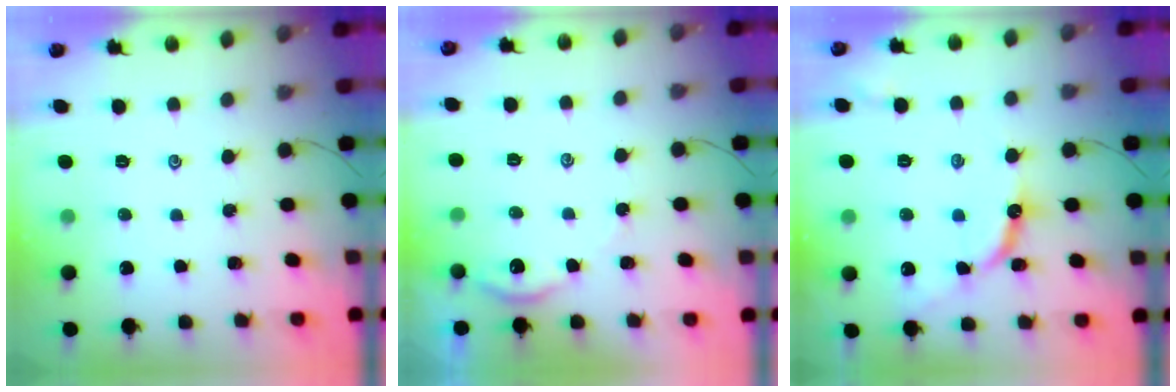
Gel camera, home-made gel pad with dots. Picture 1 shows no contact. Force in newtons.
{"total": 3.2, "press": 3.2, "slide": 0.3}
{"total": 9.4, "press": 9.4, "slide": 0.8}